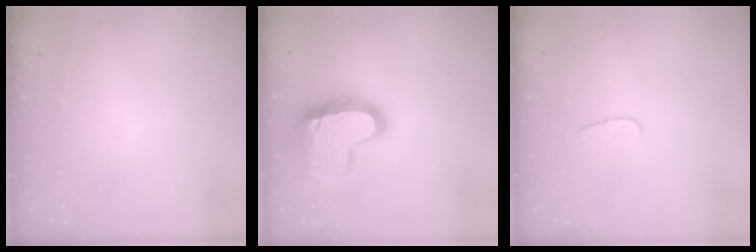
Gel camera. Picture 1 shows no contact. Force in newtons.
{"total": 17.6, "press": 17.6, "slide": 1.5}
{"total": 3.2, "press": 3.2, "slide": 0.3}